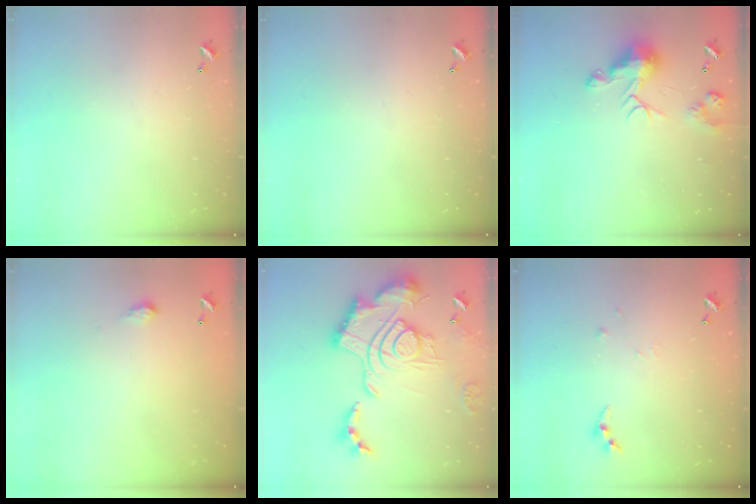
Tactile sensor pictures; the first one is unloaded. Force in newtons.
{"total": 0.0}
{"total": 8.7, "press": 8.6, "slide": 0.2}
{"total": 2.0, "press": 2.0, "slide": 0.3}
{"total": 3.0, "press": 2.4, "slide": 1.8}
{"total": 4.9, "press": 4.9, "slide": 0.4}